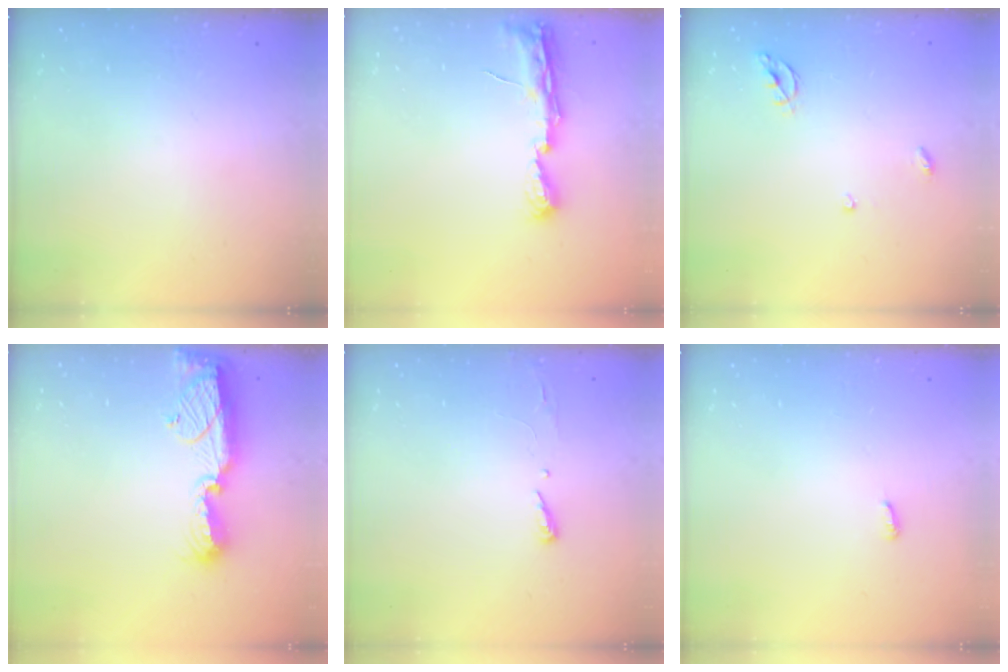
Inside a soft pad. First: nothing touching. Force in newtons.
{"total": 7.6, "press": 7.5, "slide": 0.6}
{"total": 5.5, "press": 5.5, "slide": 0.6}
{"total": 13.3, "press": 12.2, "slide": 5.5}
{"total": 2.9, "press": 2.9, "slide": 0.4}
{"total": 2.9, "press": 2.9, "slide": 0.2}